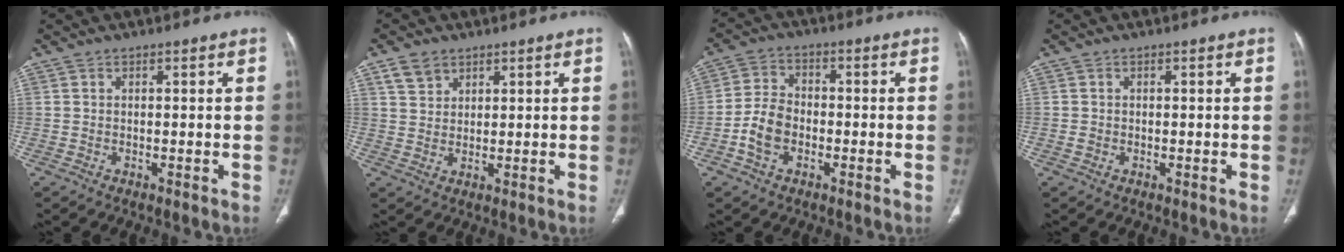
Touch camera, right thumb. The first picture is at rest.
{"total": 4.3, "force": [2.7, 2.9, 1.6], "torque": [-0.020, -0.009, 0.058]}
{"total": 7.0, "force": [-2.3, 4.9, 4.4], "torque": [-0.080, 0.019, -0.051]}
{"total": 0.7, "force": [-0.2, 0.6, 0.3], "torque": [-0.004, 0.001, -0.002]}